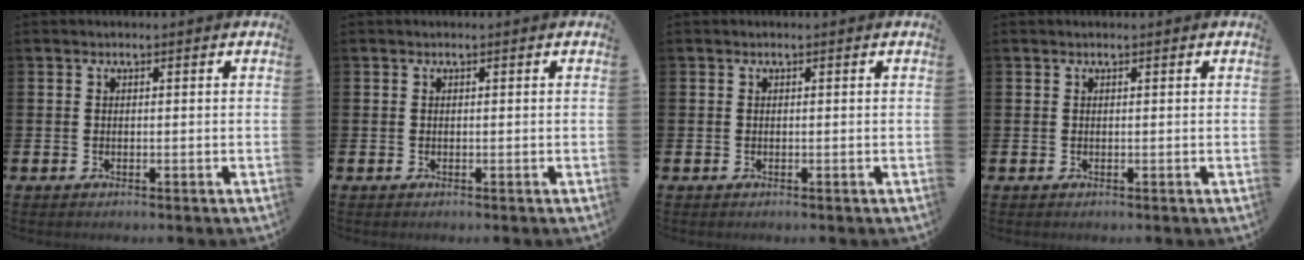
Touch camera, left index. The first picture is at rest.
{"total": 0.0}
{"total": 0.0}
{"total": 0.0}